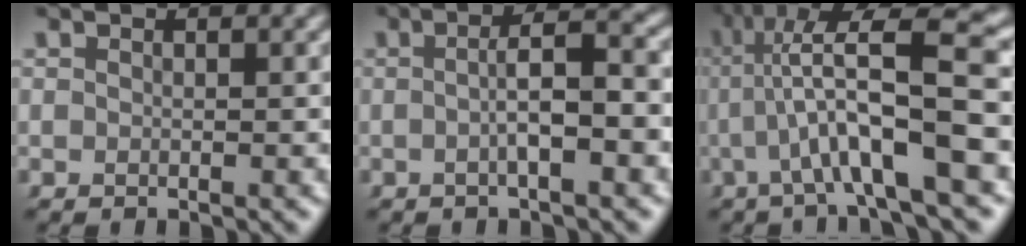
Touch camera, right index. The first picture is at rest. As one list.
[{"total": 3.6, "force": [-0.8, 0.4, 3.4], "torque": [-0.056, 0.006, -0.015]}, {"total": 10.1, "force": [1.0, 3.5, 9.5], "torque": [-0.146, 0.020, 0.010]}]